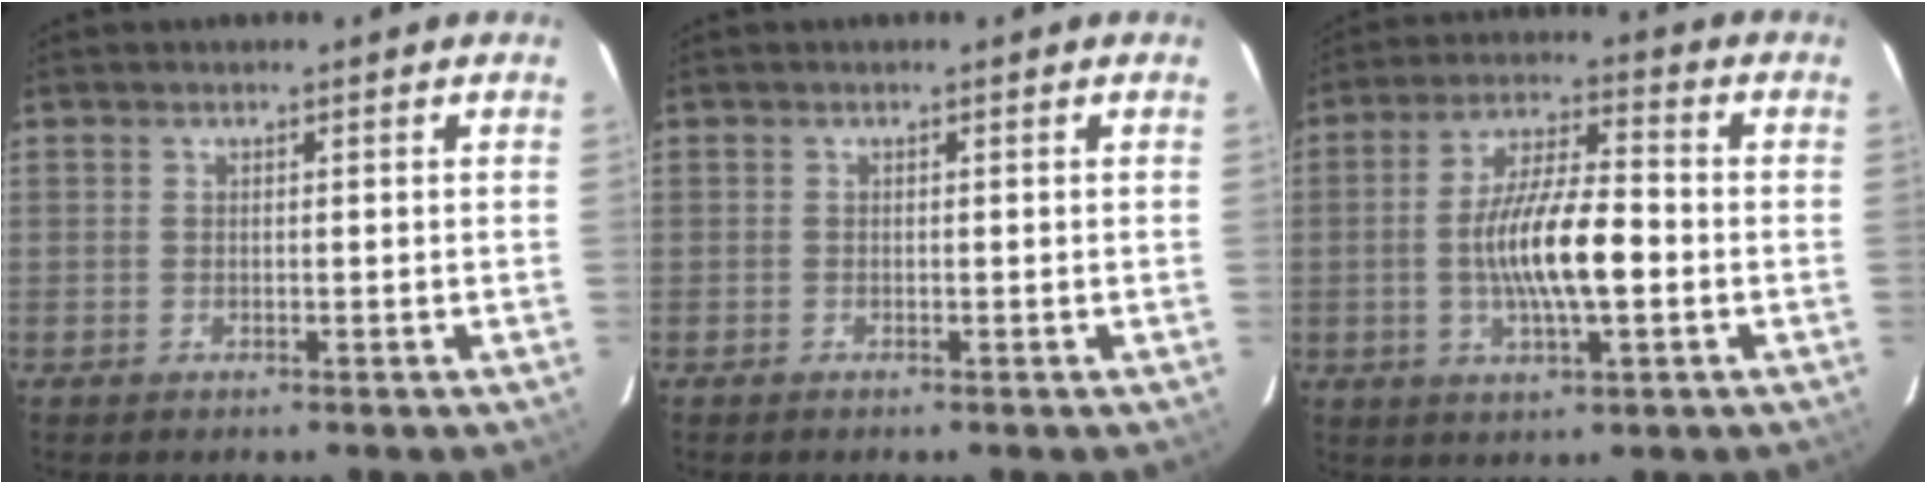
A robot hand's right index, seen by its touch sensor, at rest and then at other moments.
{"total": 0.0}
{"total": 12.2, "force": [-2.1, 3.1, 11.6], "torque": [-0.218, 0.000, -0.036]}